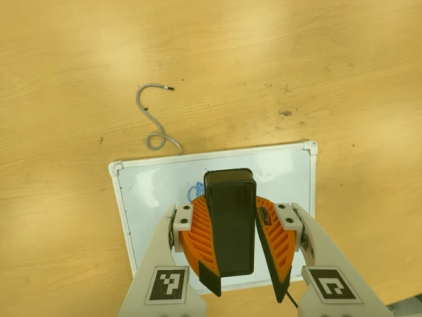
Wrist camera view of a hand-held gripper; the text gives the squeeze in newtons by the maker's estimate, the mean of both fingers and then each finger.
{"total": 10.0, "left": 10.2, "right": 9.8}